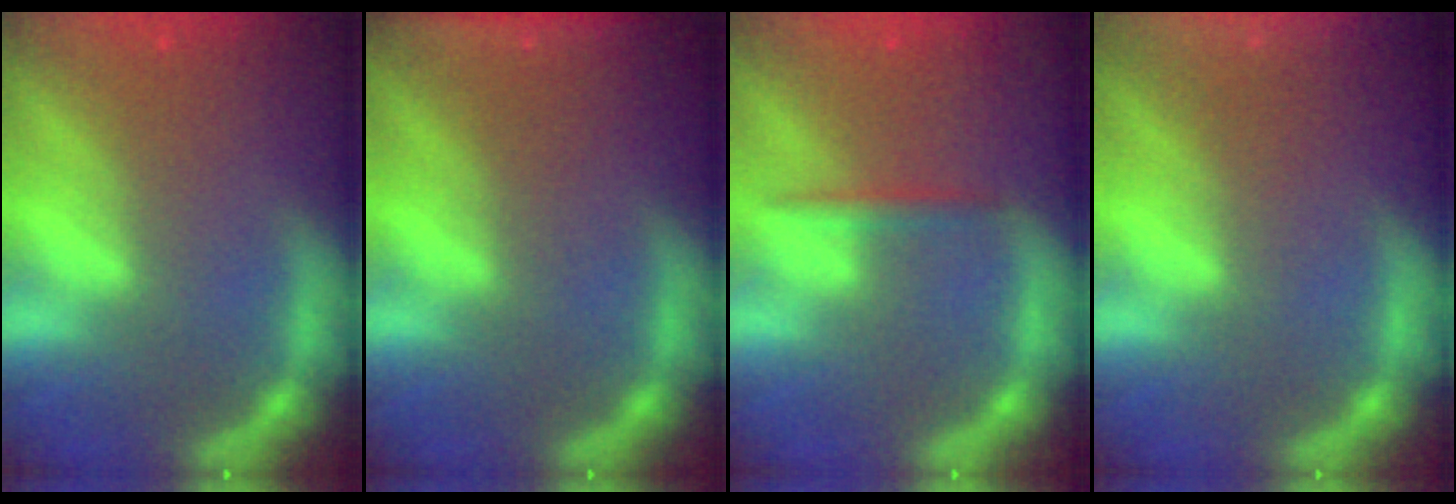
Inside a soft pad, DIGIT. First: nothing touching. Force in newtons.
{"total": 2.4}
{"total": 1.4}
{"total": 8.0}